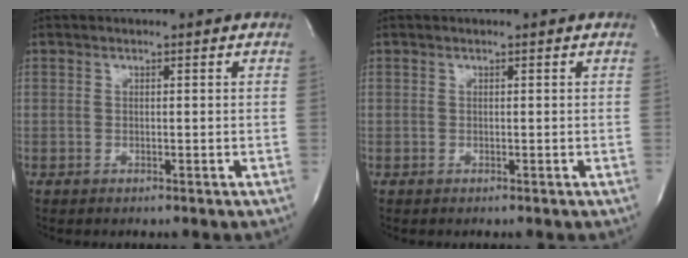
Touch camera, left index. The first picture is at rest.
{"total": 0.0}